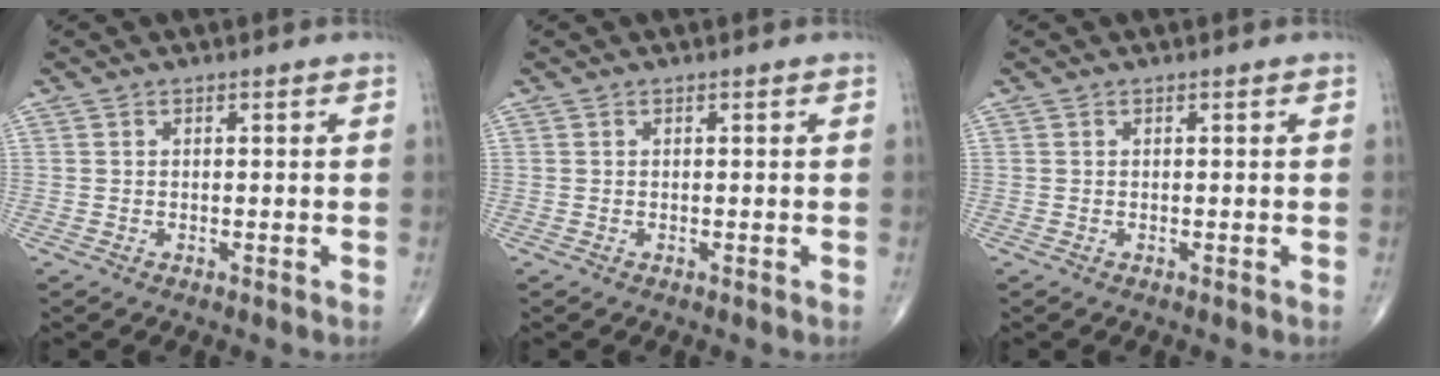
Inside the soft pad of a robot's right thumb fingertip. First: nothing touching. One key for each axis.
{"total": 0.0}
{"total": 0.0}